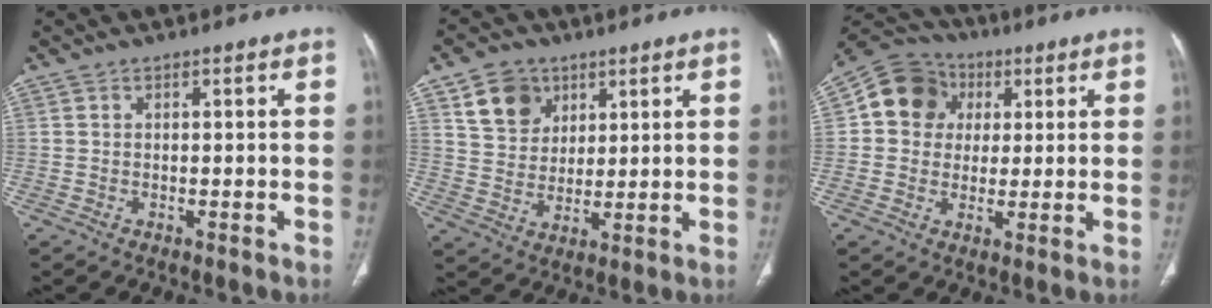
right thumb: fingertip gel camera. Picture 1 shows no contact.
{"total": 9.1, "force": [4.7, 7.1, 3.4], "torque": [-0.035, -0.019, 0.090]}
{"total": 11.2, "force": [2.3, 9.9, 4.6], "torque": [-0.061, 0.012, 0.029]}